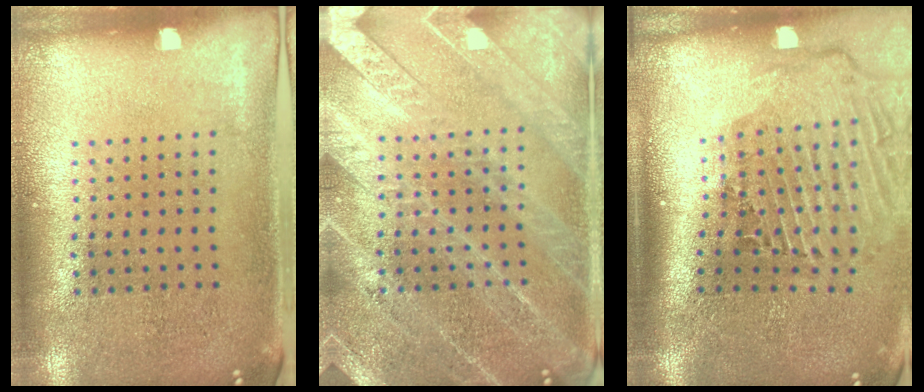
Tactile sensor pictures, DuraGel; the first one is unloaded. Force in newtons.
{"total": 3.3, "press": 3.2, "slide": 0.6}
{"total": 2.9, "press": 1.9, "slide": 2.1}